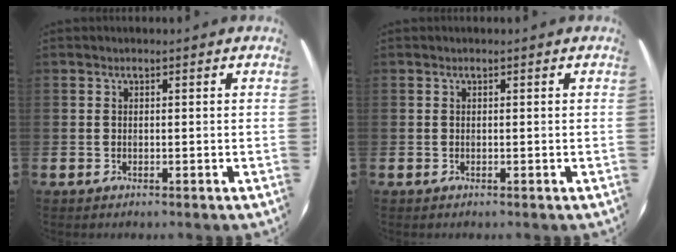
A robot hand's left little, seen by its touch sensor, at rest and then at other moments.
{"total": 0.0}